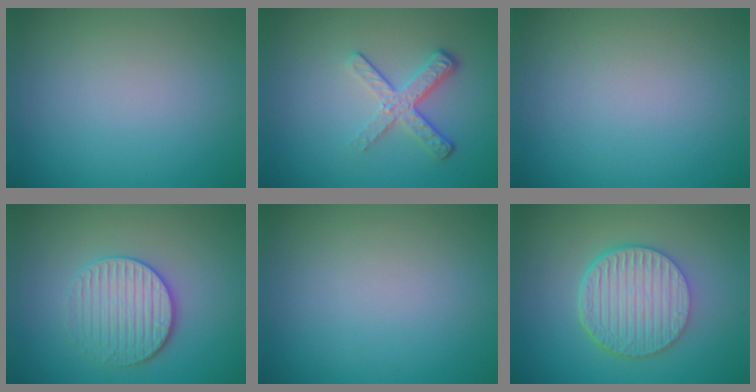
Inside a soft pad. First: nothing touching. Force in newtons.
{"total": 3.5, "press": 2.5, "slide": 2.5}
{"total": 0.0}
{"total": 3.4, "press": 3.2, "slide": 1.2}
{"total": 0.0}
{"total": 6.5, "press": 4.7, "slide": 4.4}